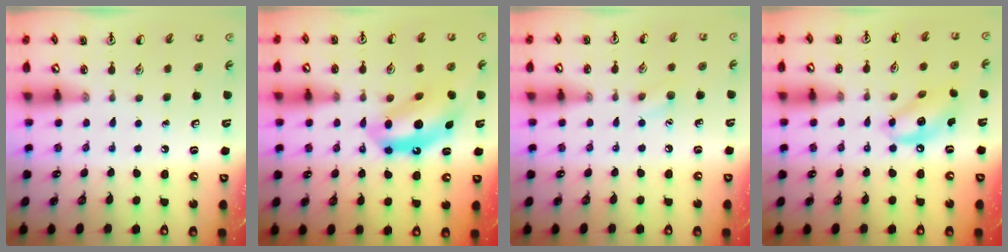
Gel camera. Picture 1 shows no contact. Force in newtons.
{"total": 11.1, "press": 10.5, "slide": 3.6}
{"total": 5.7, "press": 5.5, "slide": 1.7}
{"total": 10.3, "press": 10.0, "slide": 2.3}